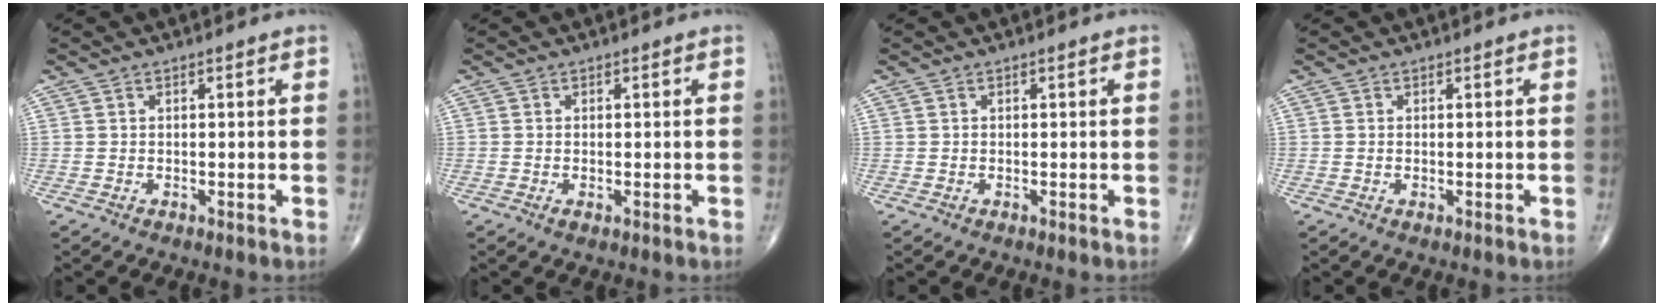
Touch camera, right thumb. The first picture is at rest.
{"total": 0.8, "force": [-0.2, 0.5, 0.6], "torque": [-0.011, -0.003, -0.003]}
{"total": 0.0}
{"total": 0.0}